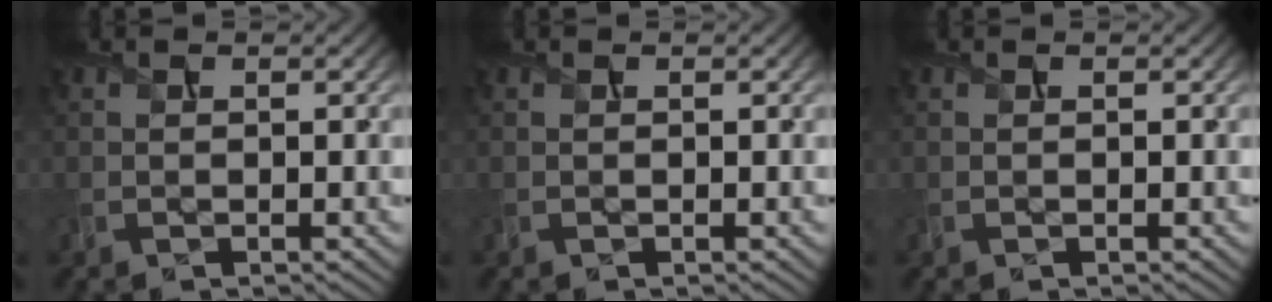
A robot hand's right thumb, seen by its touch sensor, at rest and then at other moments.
{"total": 0.0}
{"total": 0.0}